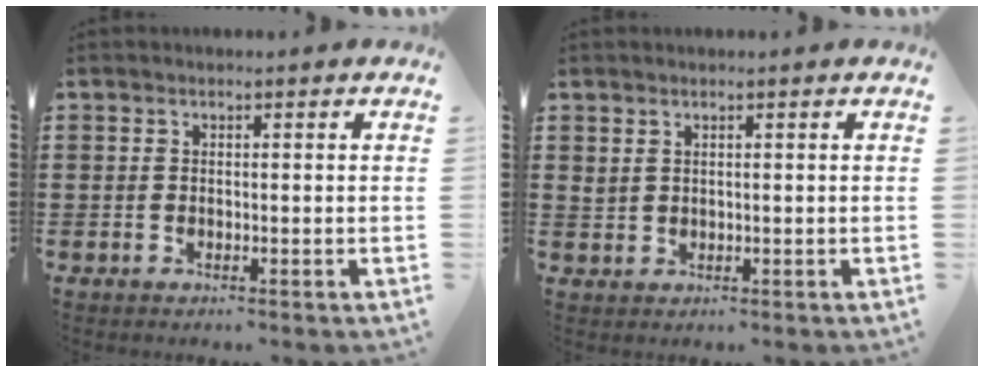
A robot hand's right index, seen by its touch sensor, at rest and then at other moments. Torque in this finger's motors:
{"motor_torque": [0.54, 0.52, 0.01, 0.01]}